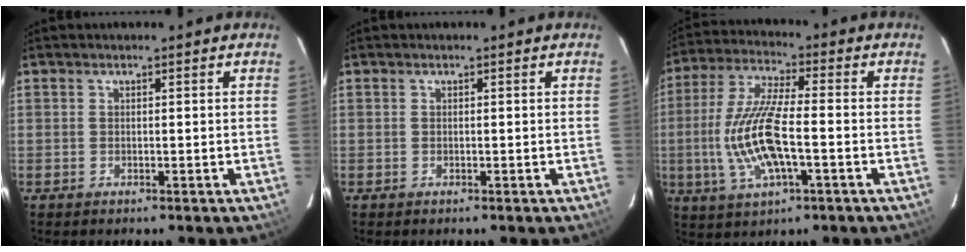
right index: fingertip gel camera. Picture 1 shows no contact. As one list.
[{"total": 0.0}, {"total": 14.0, "force": [-2.8, 4.0, 13.1], "torque": [-0.273, -0.005, -0.053]}]